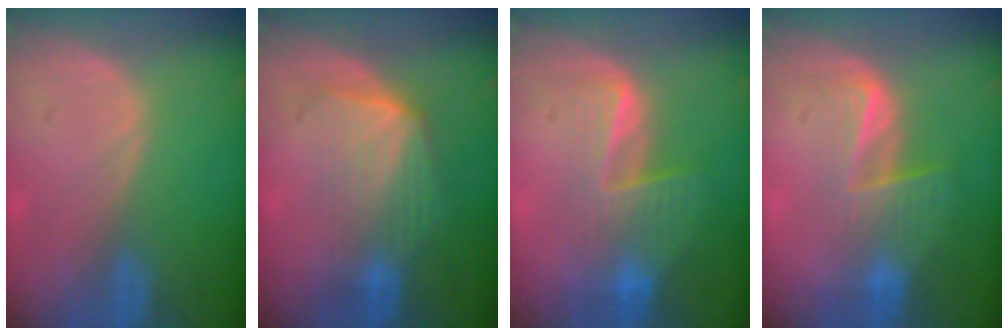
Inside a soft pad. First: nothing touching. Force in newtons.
{"total": 7.2, "press": 6.5, "slide": 3.0}
{"total": 6.7, "press": 6.3, "slide": 2.2}
{"total": 6.9, "press": 5.6, "slide": 4.0}